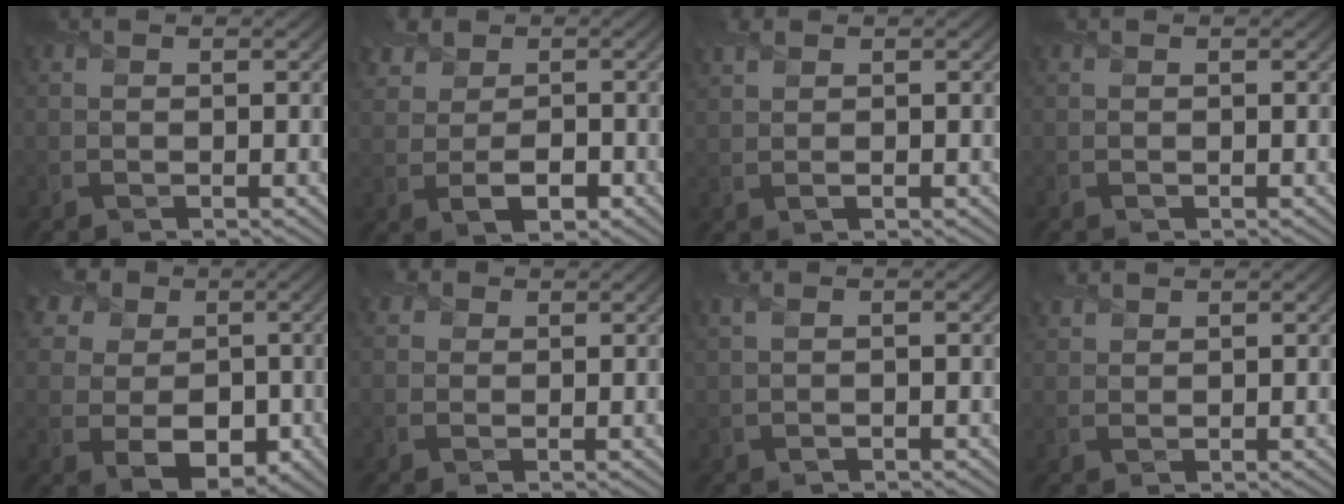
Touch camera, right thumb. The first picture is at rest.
{"total": 5.2, "force": [0.6, 4.0, 3.2], "torque": [-0.066, -0.003, 0.006]}
{"total": 2.1, "force": [0.9, 0.7, 1.7], "torque": [-0.043, 0.004, 0.018]}
{"total": 0.0}
{"total": 11.2, "force": [1.8, 9.5, 5.7], "torque": [-0.138, 0.001, 0.017]}
{"total": 2.2, "force": [1.4, 1.6, 0.8], "torque": [-0.021, 0.006, 0.025]}
{"total": 2.0, "force": [0.6, 0.5, 1.8], "torque": [-0.041, 0.007, 0.011]}
{"total": 2.2, "force": [1.9, 0.7, 0.8], "torque": [-0.022, 0.007, 0.045]}